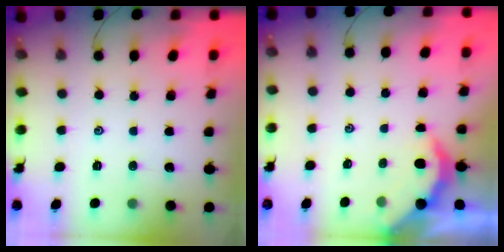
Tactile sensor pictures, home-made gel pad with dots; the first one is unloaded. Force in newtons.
{"total": 2.3, "press": 2.3, "slide": 0.2}